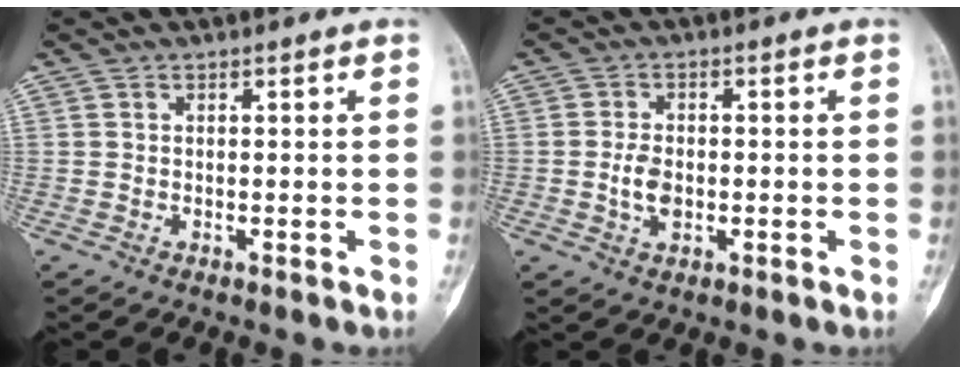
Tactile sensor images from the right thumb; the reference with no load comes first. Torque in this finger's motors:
{"motor_torque": [0.53, 0.58, 0.51, -0.21, 0.17]}